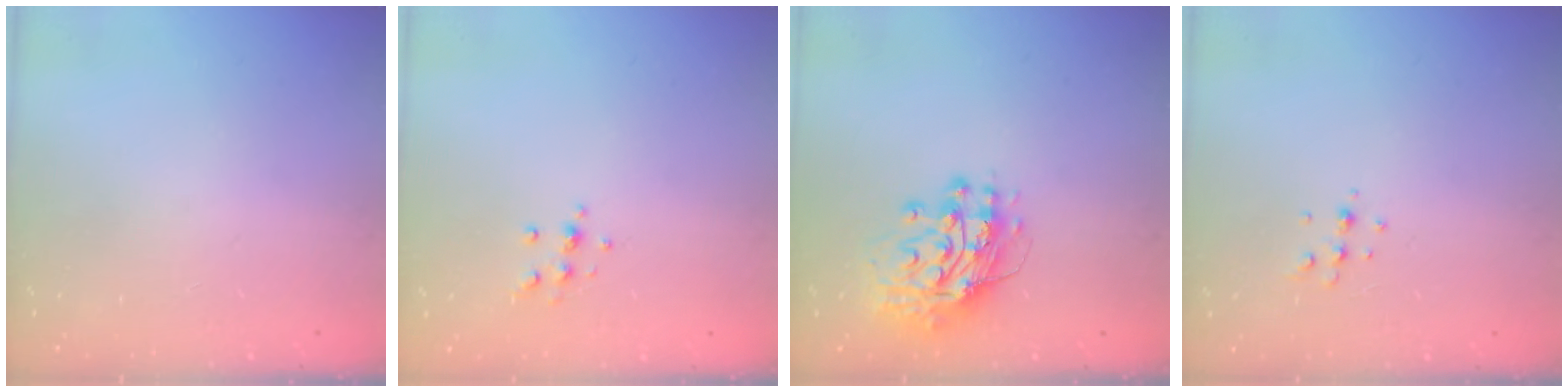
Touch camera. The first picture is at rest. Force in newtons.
{"total": 6.2, "press": 6.2, "slide": 0.8}
{"total": 13.2, "press": 13.1, "slide": 1.2}
{"total": 4.8, "press": 4.7, "slide": 1.1}